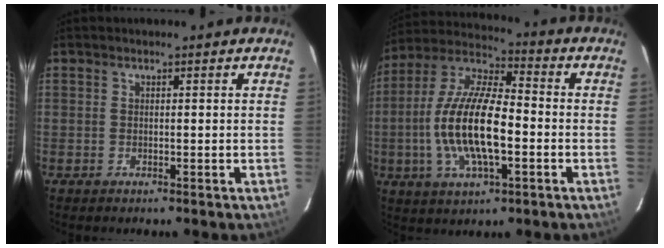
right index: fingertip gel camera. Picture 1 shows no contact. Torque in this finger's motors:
{"motor_torque": [1.41, -0.73, 1.05, 0.21]}